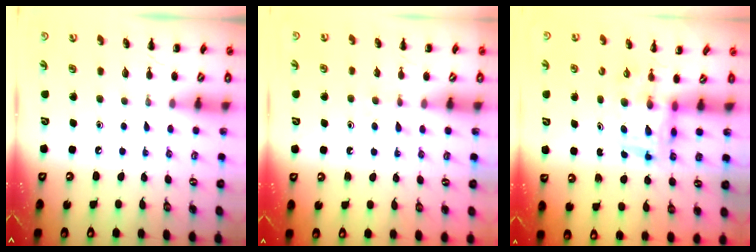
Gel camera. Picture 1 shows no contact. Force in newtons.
{"total": 3.5, "press": 3.3, "slide": 1.2}
{"total": 3.6, "press": 3.5, "slide": 0.6}